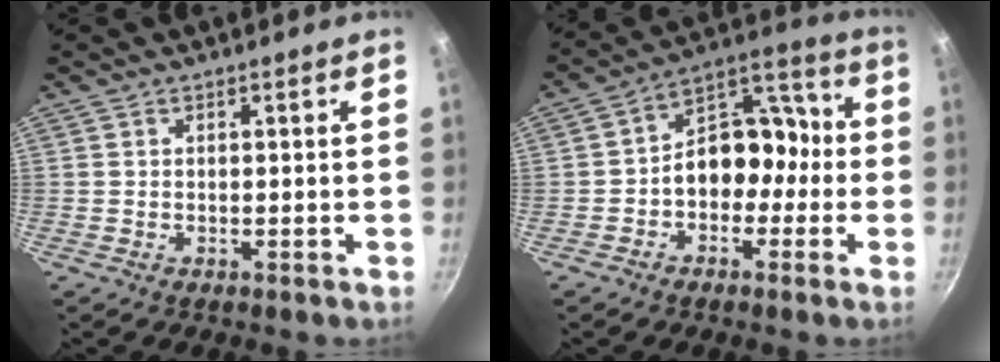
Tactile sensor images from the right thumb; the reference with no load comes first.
{"total": 12.9, "force": [-2.1, 9.5, 8.4], "torque": [-0.065, 0.069, -0.045]}